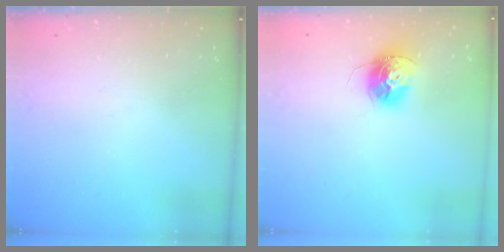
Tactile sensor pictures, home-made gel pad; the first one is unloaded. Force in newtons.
{"total": 13.4, "press": 13.4, "slide": 1.2}